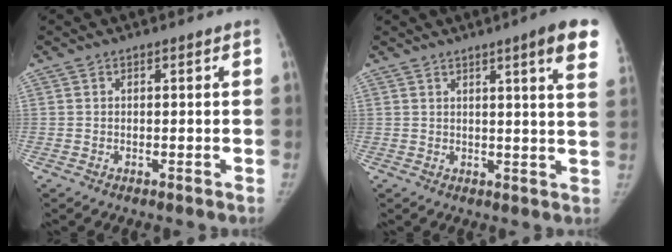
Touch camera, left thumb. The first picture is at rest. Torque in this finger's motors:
{"motor_torque": [1.43, 0.49, 1.26, -1.17, 0.24]}